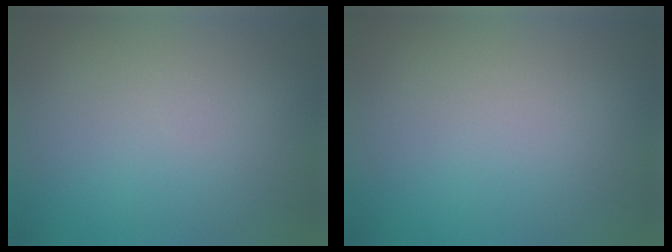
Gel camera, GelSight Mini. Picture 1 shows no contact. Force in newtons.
{"total": 0.0}